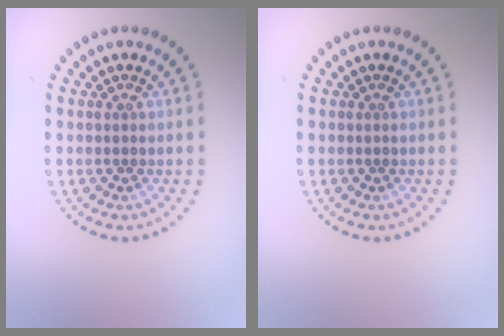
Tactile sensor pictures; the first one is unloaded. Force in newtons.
{"total": 0.0}